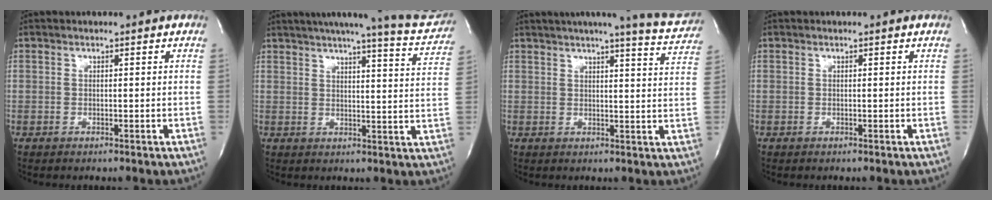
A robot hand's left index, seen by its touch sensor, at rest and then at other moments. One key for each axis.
{"total": 18.8, "fx": 17.0, "fy": 0.7, "fz": 7.9, "tx": -0.108, "ty": -0.036, "tz": 0.198}
{"total": 13.6, "fx": 12.2, "fy": 0.2, "fz": 6.0, "tx": -0.079, "ty": -0.028, "tz": 0.132}
{"total": 0.0}